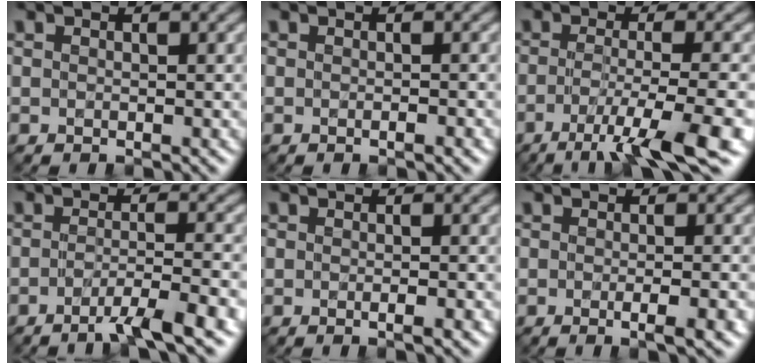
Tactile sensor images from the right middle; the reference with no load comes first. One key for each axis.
{"total": 0.9, "fx": -0.4, "fy": 0.1, "fz": 0.8, "tx": -0.010, "ty": -0.001, "tz": -0.006}
{"total": 8.0, "fx": -3.8, "fy": 1.3, "fz": 6.9, "tx": -0.102, "ty": -0.006, "tz": -0.067}
{"total": 5.2, "fx": -3.0, "fy": 0.7, "fz": 4.1, "tx": -0.056, "ty": 0.003, "tz": -0.057}
{"total": 1.8, "fx": -0.6, "fy": 0.4, "fz": 1.6, "tx": -0.018, "ty": -0.002, "tz": -0.009}
{"total": 3.8, "fx": -1.1, "fy": 1.0, "fz": 3.5, "tx": -0.040, "ty": -0.004, "tz": -0.013}